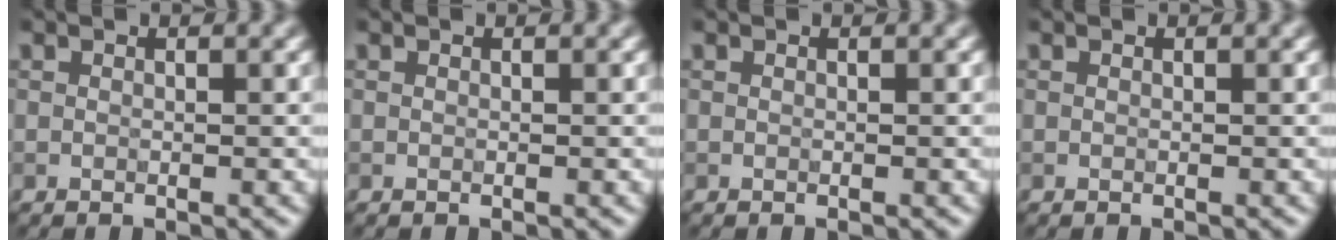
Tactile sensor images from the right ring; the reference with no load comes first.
{"total": 0.0}
{"total": 0.0}
{"total": 0.0}